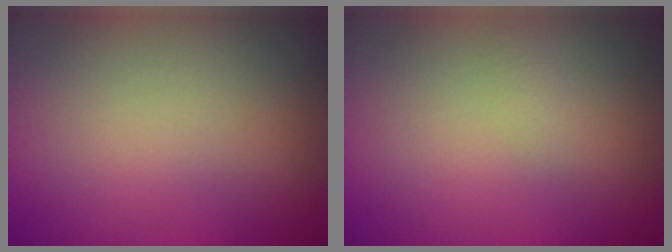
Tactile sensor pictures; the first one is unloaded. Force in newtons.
{"total": 0.7, "press": 0.7, "slide": 0.1}